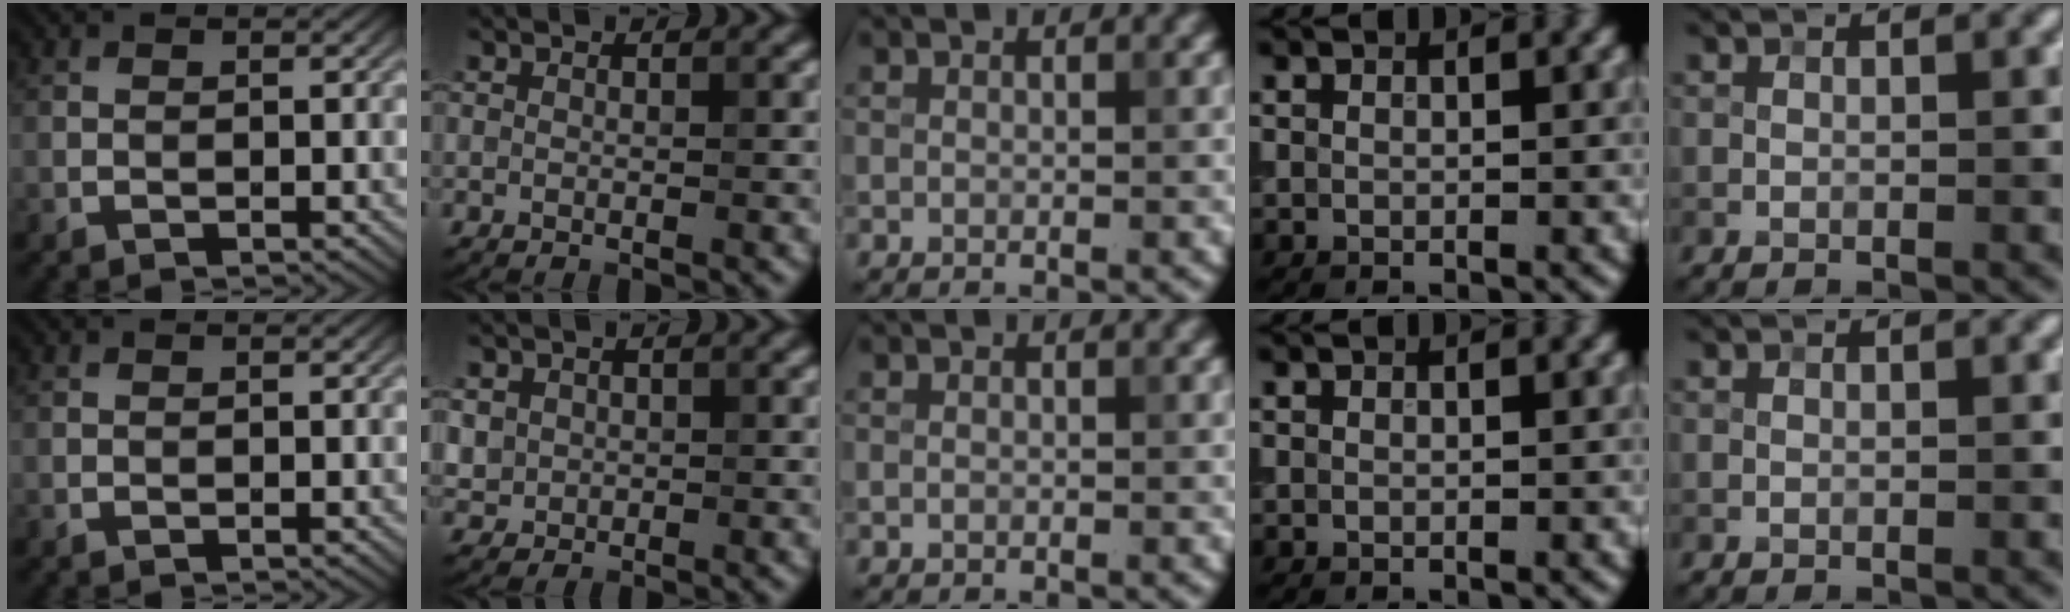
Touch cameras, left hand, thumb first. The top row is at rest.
{"index": {"total": 1.6, "force": [0.3, 1.5, 0.2], "torque": [-0.001, -0.007, 0.012]}}